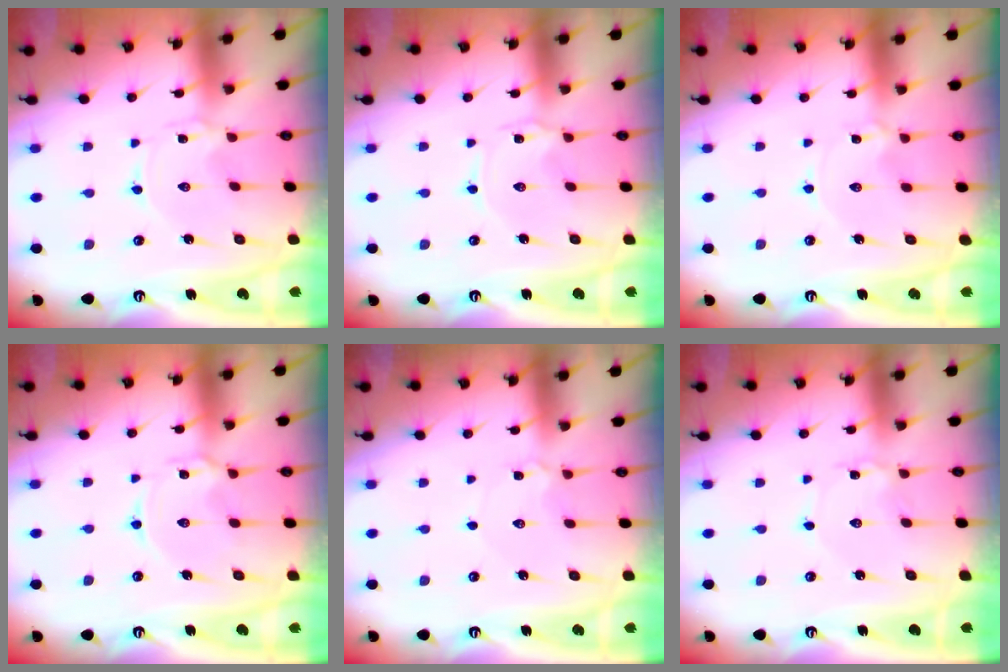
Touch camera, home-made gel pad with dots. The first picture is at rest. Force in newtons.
{"total": 1.3, "press": 1.2, "slide": 0.2}
{"total": 1.4, "press": 1.4, "slide": 0.1}
{"total": 2.6, "press": 2.5, "slide": 0.3}
{"total": 3.3, "press": 3.3, "slide": 0.4}
{"total": 1.4, "press": 1.4, "slide": 0.1}